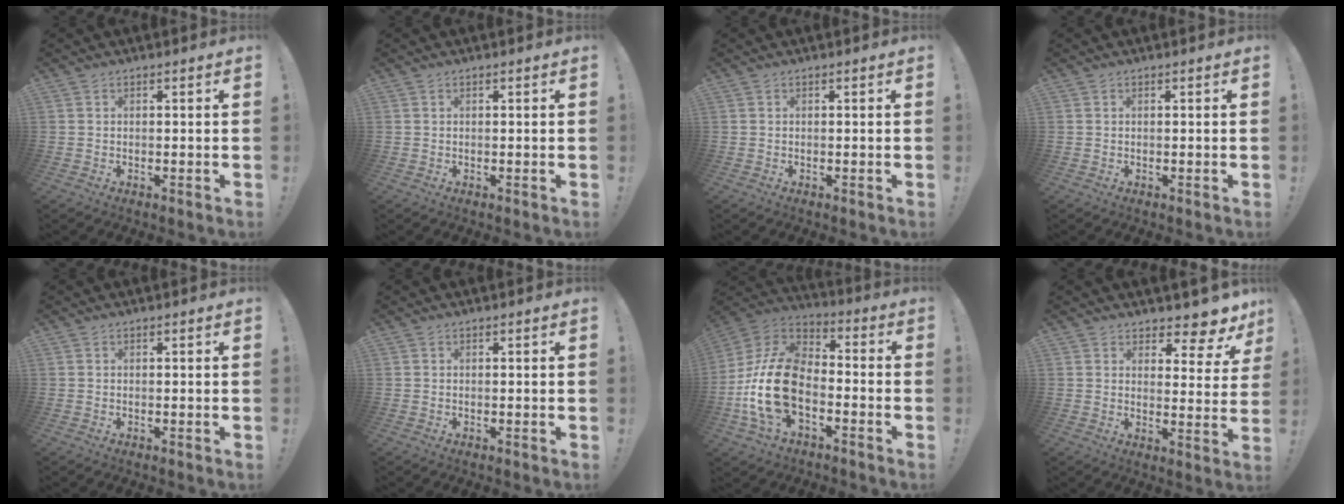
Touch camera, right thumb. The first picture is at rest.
{"total": 0.0}
{"total": 0.0}
{"total": 0.0}
{"total": 0.0}
{"total": 0.0}
{"total": 19.5, "force": [-5.2, 12.2, 14.3], "torque": [-0.288, 0.029, -0.077]}
{"total": 6.5, "force": [5.4, 2.3, 2.7], "torque": [-0.029, -0.057, 0.094]}